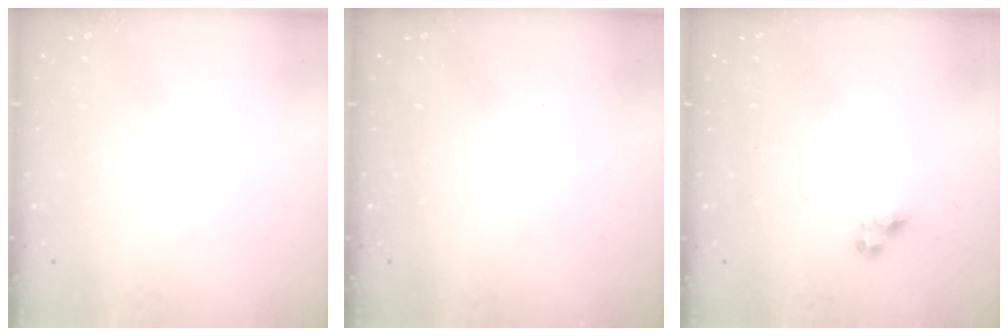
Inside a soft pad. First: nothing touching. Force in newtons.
{"total": 0.0}
{"total": 4.6, "press": 4.6, "slide": 0.6}